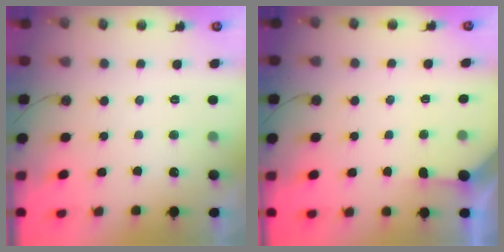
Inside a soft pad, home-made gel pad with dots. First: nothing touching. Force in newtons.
{"total": 2.7, "press": 2.7, "slide": 0.4}